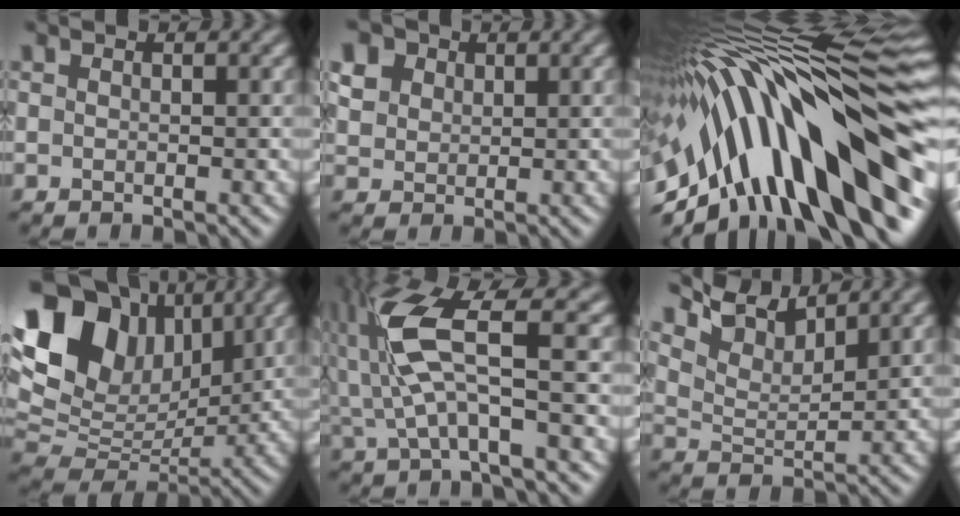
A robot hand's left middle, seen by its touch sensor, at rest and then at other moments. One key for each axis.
{"total": 4.9, "fx": 2.4, "fy": 3.8, "fz": 1.9, "tx": -0.061, "ty": 0.026, "tz": 0.043}
{"total": 16.8, "fx": -3.2, "fy": 6.2, "fz": 15.3, "tx": -0.229, "ty": 0.036, "tz": -0.054}
{"total": 14.3, "fx": 5.8, "fy": 9.7, "fz": 8.7, "tx": -0.184, "ty": 0.034, "tz": 0.107}
{"total": 7.7, "fx": 1.1, "fy": 2.5, "fz": 7.2, "tx": -0.160, "ty": 0.015, "tz": 0.019}
{"total": 4.9, "fx": 4.7, "fy": 0.7, "fz": 1.2, "tx": -0.033, "ty": 0.017, "tz": 0.093}